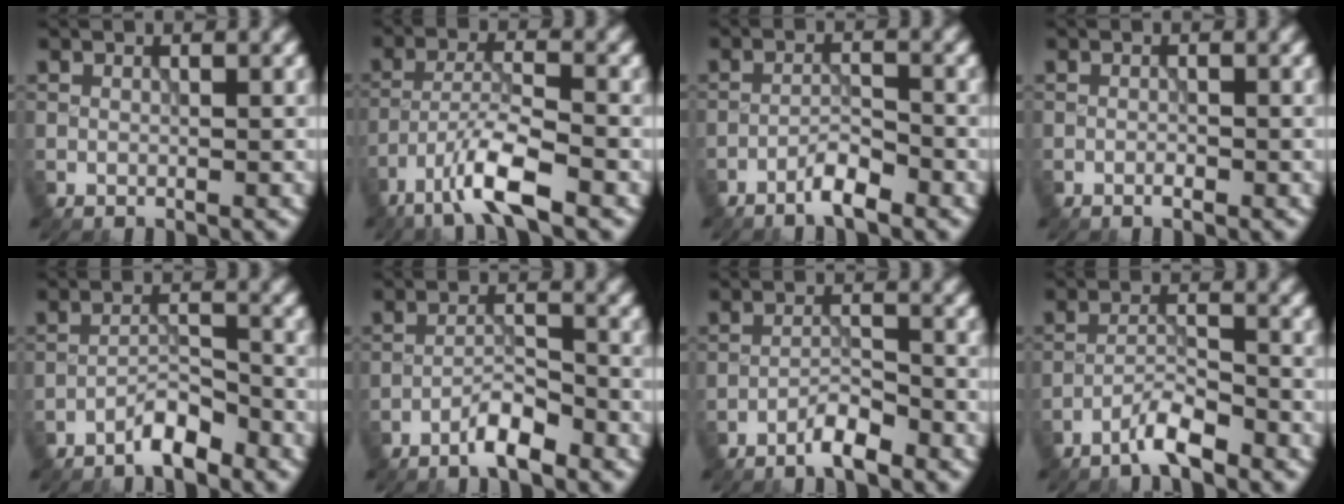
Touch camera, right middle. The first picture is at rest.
{"total": 5.9, "force": [-3.8, 1.0, 4.4], "torque": [-0.082, 0.001, -0.079]}
{"total": 2.5, "force": [-1.9, 0.3, 1.5], "torque": [-0.026, 0.008, -0.039]}
{"total": 0.6, "force": [-0.4, 0.1, 0.4], "torque": [-0.008, 0.000, -0.007]}
{"total": 2.9, "force": [-2.4, 0.5, 1.4], "torque": [-0.023, 0.012, -0.048]}
{"total": 3.2, "force": [-2.5, 0.5, 1.9], "torque": [-0.033, 0.009, -0.050]}
{"total": 2.6, "force": [-2.1, 0.3, 1.5], "torque": [-0.025, 0.008, -0.043]}
{"total": 2.9, "force": [-2.5, 0.2, 1.6], "torque": [-0.027, 0.008, -0.053]}